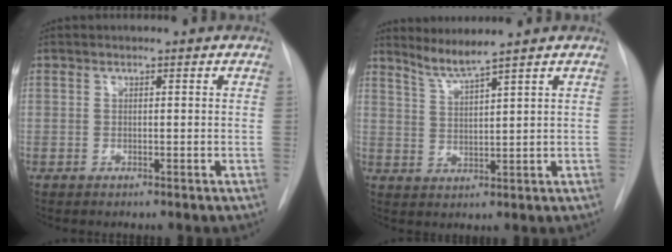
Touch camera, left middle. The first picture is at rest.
{"total": 3.9, "force": [3.4, -1.4, 1.4], "torque": [-0.034, -0.013, 0.072]}